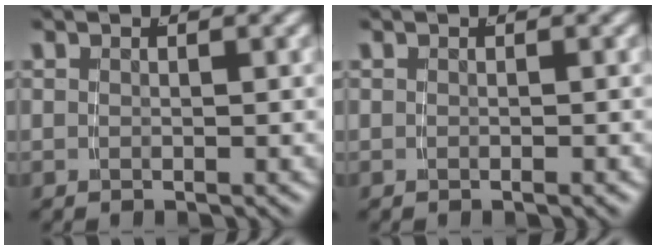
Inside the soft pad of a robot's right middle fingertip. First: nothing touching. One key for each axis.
{"total": 0.0}